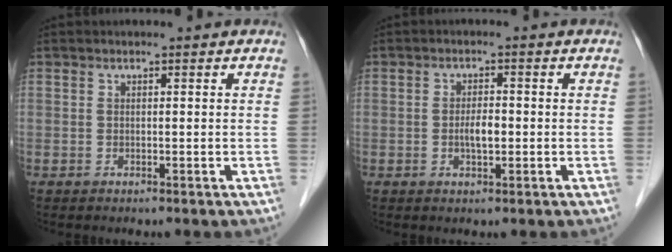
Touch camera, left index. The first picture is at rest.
{"total": 2.7, "force": [-0.4, 0.9, 2.5], "torque": [-0.047, 0.002, -0.006]}